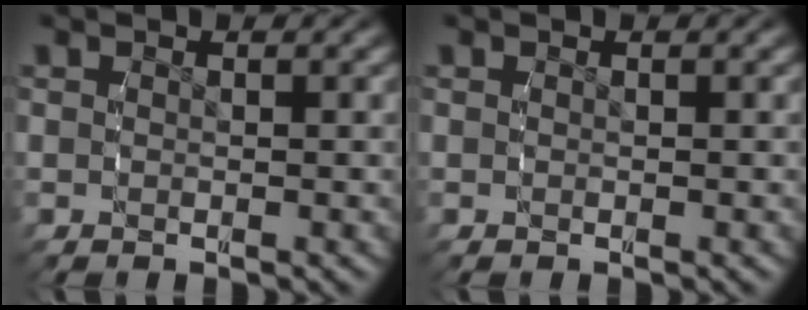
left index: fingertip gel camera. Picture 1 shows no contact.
{"total": 0.0}